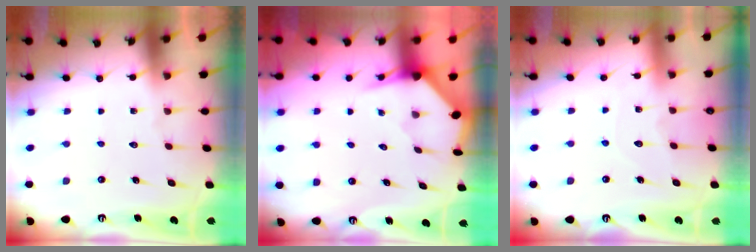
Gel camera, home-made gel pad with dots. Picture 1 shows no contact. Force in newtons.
{"total": 3.3, "press": 3.2, "slide": 0.4}
{"total": 4.7, "press": 4.6, "slide": 0.4}